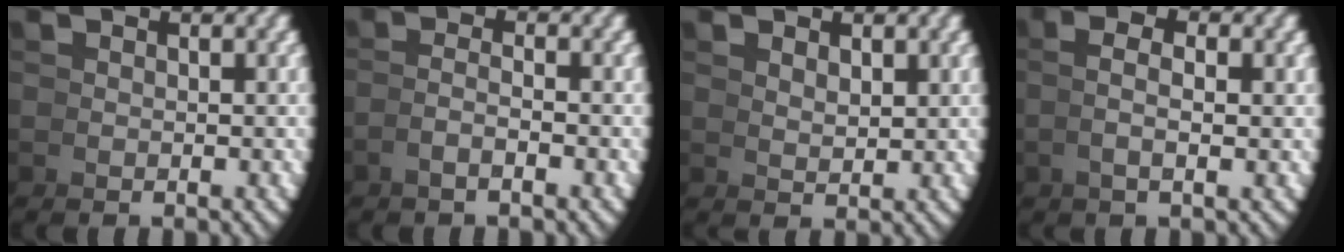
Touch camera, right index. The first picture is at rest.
{"total": 1.7, "force": [-0.9, -1.1, 0.9], "torque": [-0.012, 0.001, -0.016]}
{"total": 1.9, "force": [1.6, -1.1, 0.1], "torque": [0.006, -0.002, 0.041]}
{"total": 2.3, "force": [0.8, -0.3, 2.2], "torque": [-0.040, 0.007, 0.013]}